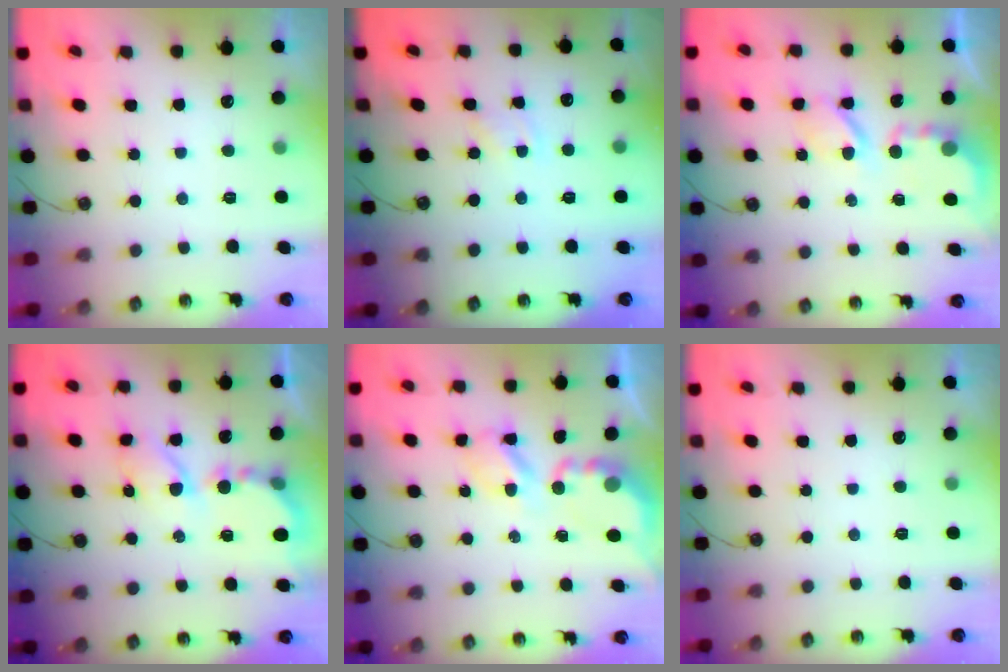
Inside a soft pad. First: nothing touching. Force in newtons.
{"total": 1.7, "press": 1.6, "slide": 0.2}
{"total": 7.0, "press": 7.0, "slide": 0.3}
{"total": 7.7, "press": 7.6, "slide": 0.6}
{"total": 4.9, "press": 4.9, "slide": 0.5}
{"total": 0.0}